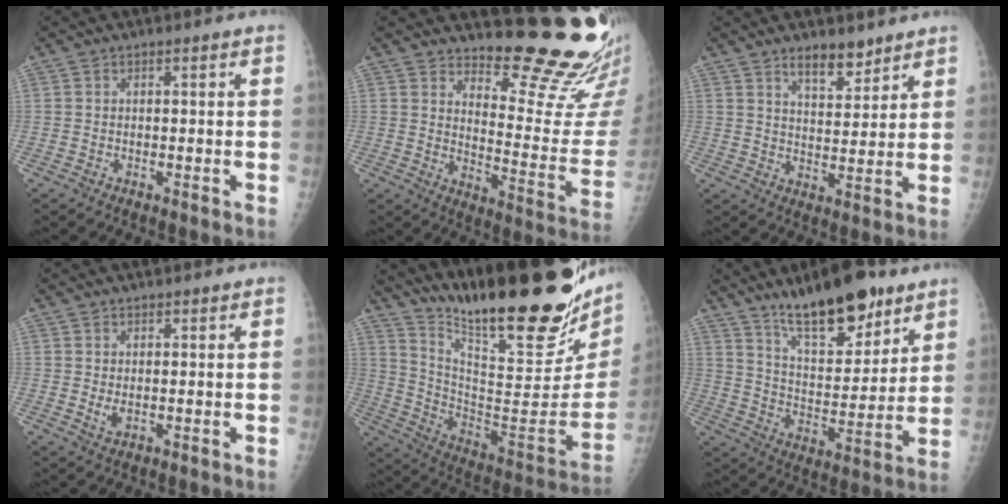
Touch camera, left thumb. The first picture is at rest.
{"total": 18.1, "force": [16.7, 3.7, 5.8], "torque": [-0.025, -0.191, 0.209]}
{"total": 8.3, "force": [6.3, 3.3, 4.2], "torque": [-0.041, -0.047, 0.108]}
{"total": 1.9, "force": [0.7, 1.1, 1.5], "torque": [-0.021, -0.007, 0.016]}
{"total": 33.5, "force": [24.0, 7.4, 22.1], "torque": [-0.315, -0.126, 0.368]}
{"total": 17.5, "force": [12.5, 6.1, 10.6], "torque": [-0.127, -0.077, 0.213]}